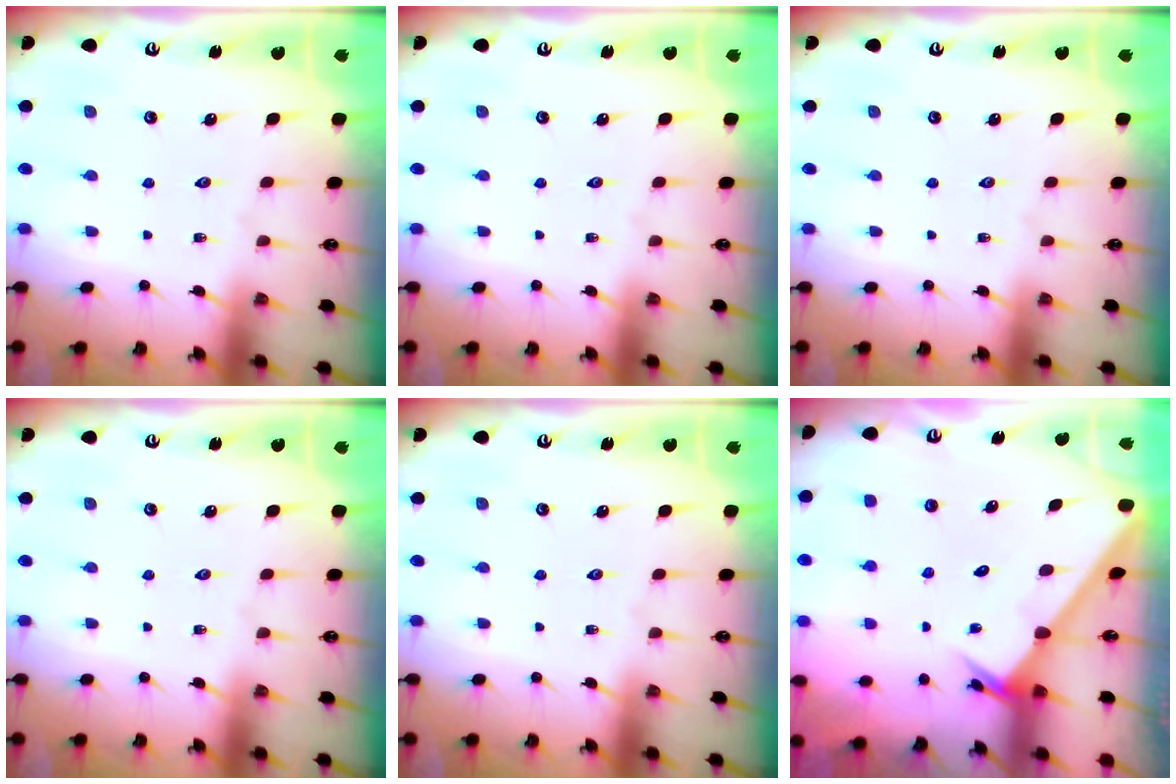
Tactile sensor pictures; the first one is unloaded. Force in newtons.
{"total": 0.0}
{"total": 0.0}
{"total": 0.0}
{"total": 0.0}
{"total": 2.6, "press": 2.6, "slide": 0.1}